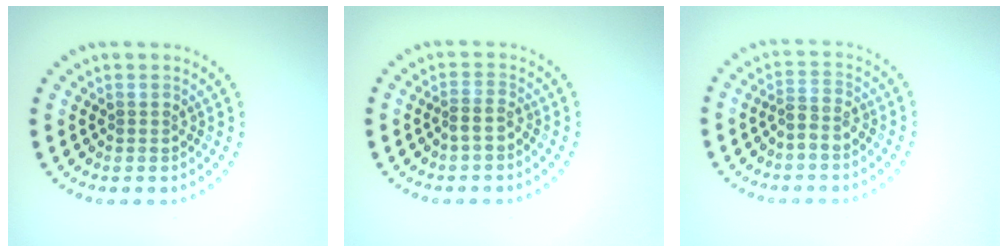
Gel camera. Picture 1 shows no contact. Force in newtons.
{"total": 1.4, "press": 1.1, "slide": 0.9}
{"total": 1.8, "press": 1.5, "slide": 0.9}